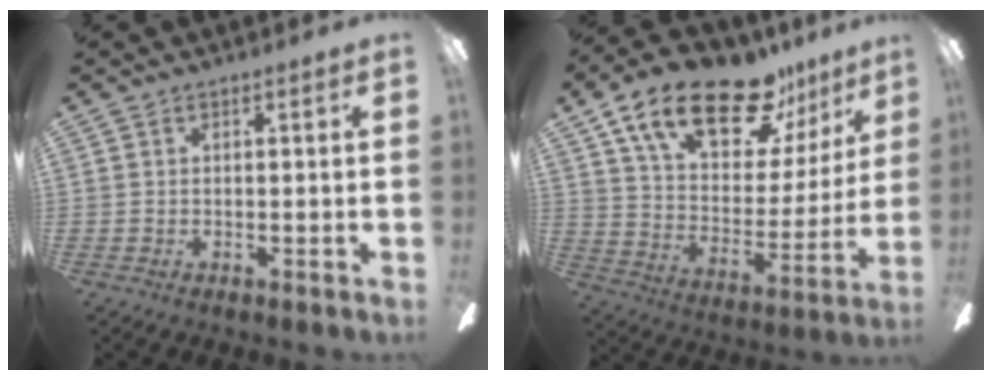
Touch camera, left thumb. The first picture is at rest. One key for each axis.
{"total": 23.0, "fx": 15.4, "fy": 9.7, "fz": 14.0, "tx": -0.227, "ty": -0.091, "tz": 0.262}